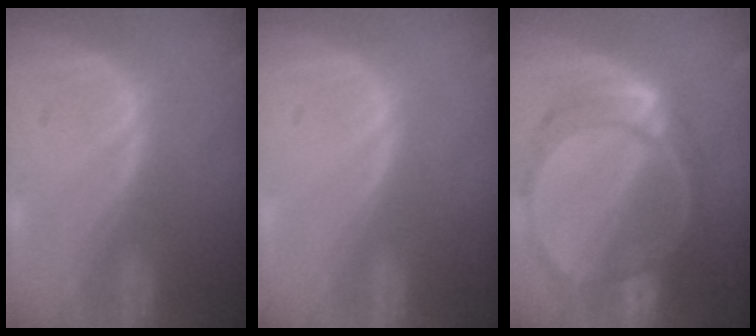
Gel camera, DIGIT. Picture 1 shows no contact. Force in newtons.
{"total": 0.0}
{"total": 9.5, "press": 8.3, "slide": 4.6}